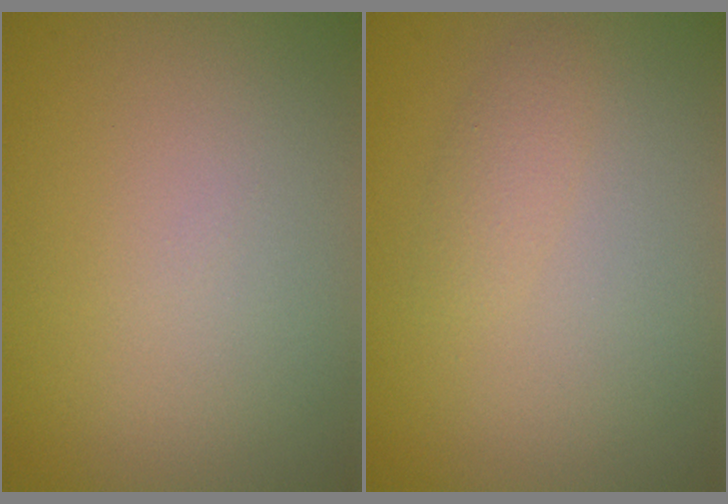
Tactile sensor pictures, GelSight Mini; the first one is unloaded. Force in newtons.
{"total": 1.2, "press": 1.2, "slide": 0.0}